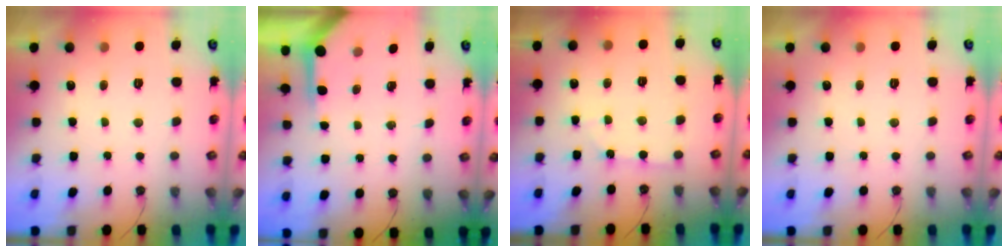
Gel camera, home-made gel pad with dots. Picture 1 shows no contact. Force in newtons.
{"total": 3.8, "press": 3.8, "slide": 0.3}
{"total": 2.6, "press": 2.6, "slide": 0.4}
{"total": 0.0}